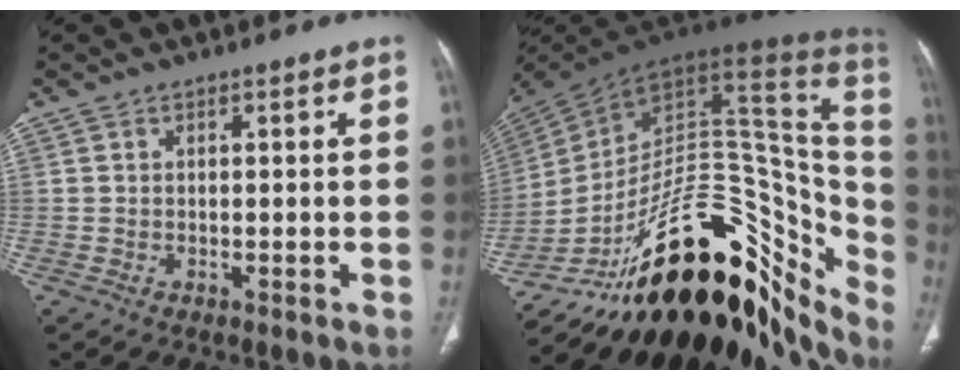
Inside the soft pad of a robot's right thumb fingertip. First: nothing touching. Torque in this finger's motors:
{"motor_torque": [5.01, 0.00, 0.73, -2.04, 0.59]}